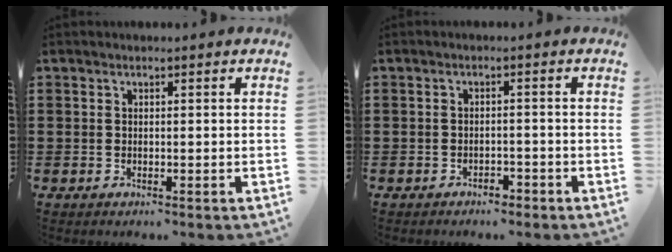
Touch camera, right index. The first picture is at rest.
{"total": 1.7, "force": [-1.6, 0.4, 0.1], "torque": [-0.009, 0.001, -0.035]}